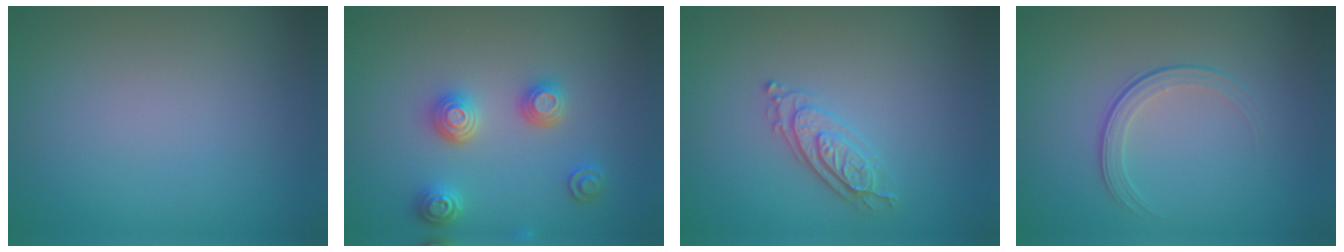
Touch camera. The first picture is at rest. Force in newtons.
{"total": 3.2, "press": 3.0, "slide": 1.0}
{"total": 2.4, "press": 2.3, "slide": 0.5}
{"total": 1.9, "press": 1.3, "slide": 1.5}